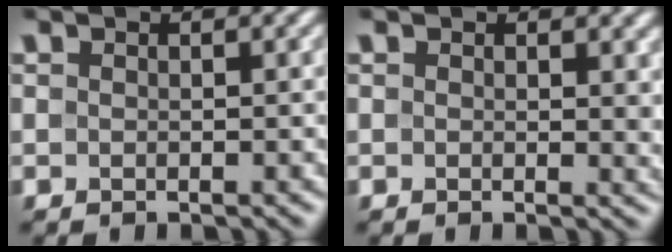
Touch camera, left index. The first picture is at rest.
{"total": 1.9, "force": [0.7, 0.8, 1.5], "torque": [-0.012, -0.003, 0.007]}